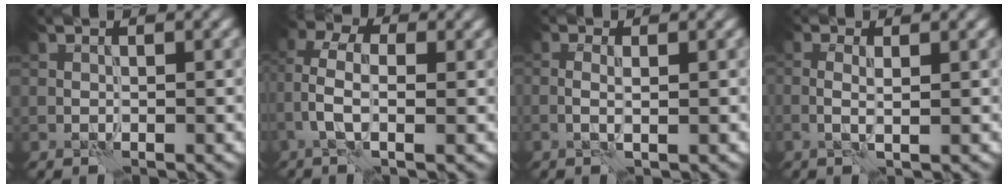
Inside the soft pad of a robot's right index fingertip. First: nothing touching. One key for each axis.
{"total": 4.2, "fx": -0.7, "fy": 2.0, "fz": 3.7, "tx": -0.086, "ty": 0.008, "tz": -0.020}
{"total": 1.6, "fx": -0.1, "fy": 0.3, "fz": 1.6, "tx": -0.031, "ty": 0.001, "tz": -0.005}
{"total": 1.9, "fx": 0.0, "fy": 0.4, "fz": 1.9, "tx": -0.037, "ty": 0.002, "tz": -0.003}